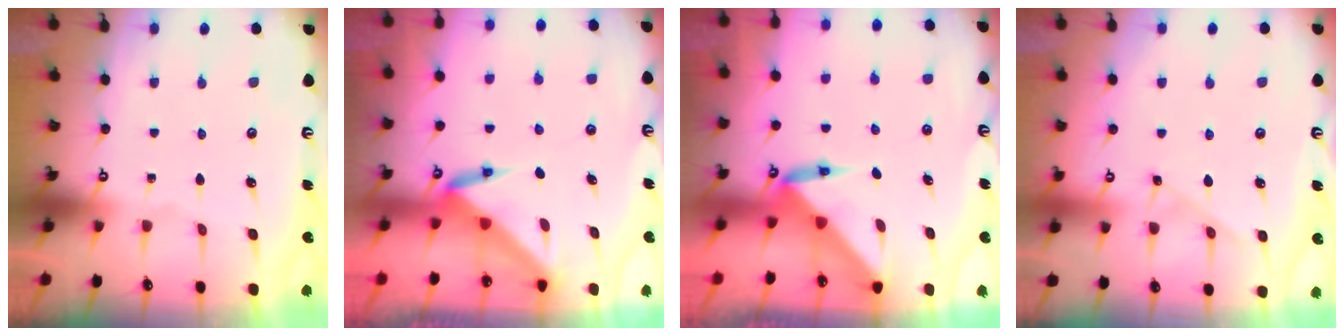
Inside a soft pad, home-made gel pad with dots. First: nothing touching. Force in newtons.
{"total": 3.6, "press": 3.6, "slide": 0.2}
{"total": 3.7, "press": 3.7, "slide": 0.5}
{"total": 5.0, "press": 4.9, "slide": 0.7}